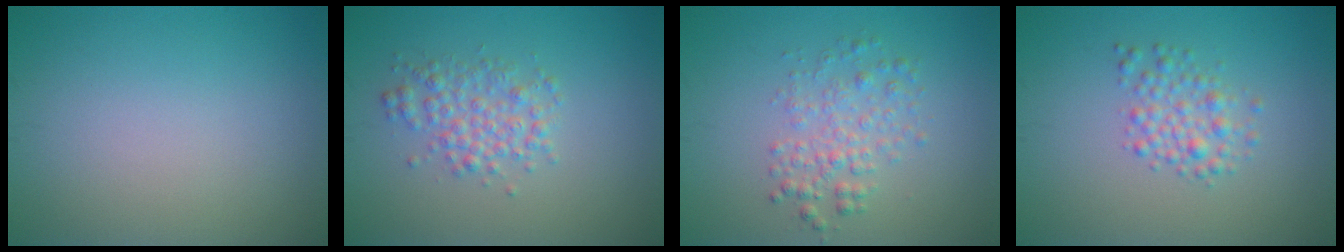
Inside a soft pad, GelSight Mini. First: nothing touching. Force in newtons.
{"total": 2.8, "press": 2.8, "slide": 0.0}
{"total": 2.7, "press": 2.7, "slide": 0.0}
{"total": 2.4, "press": 2.4, "slide": 0.1}